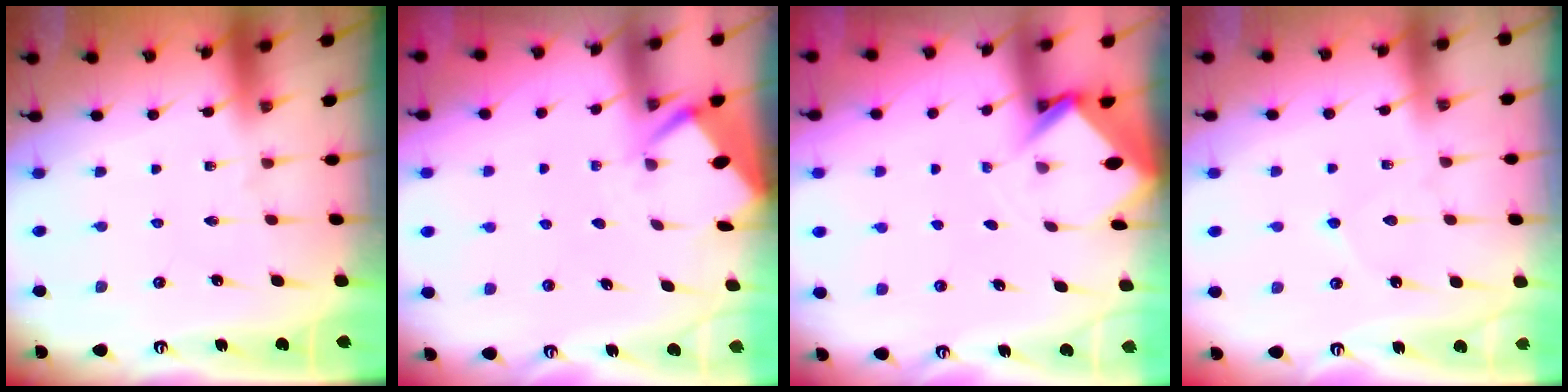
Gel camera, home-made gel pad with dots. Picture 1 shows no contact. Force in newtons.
{"total": 2.8, "press": 2.8, "slide": 0.2}
{"total": 2.9, "press": 2.9, "slide": 0.2}
{"total": 3.6, "press": 3.5, "slide": 0.4}